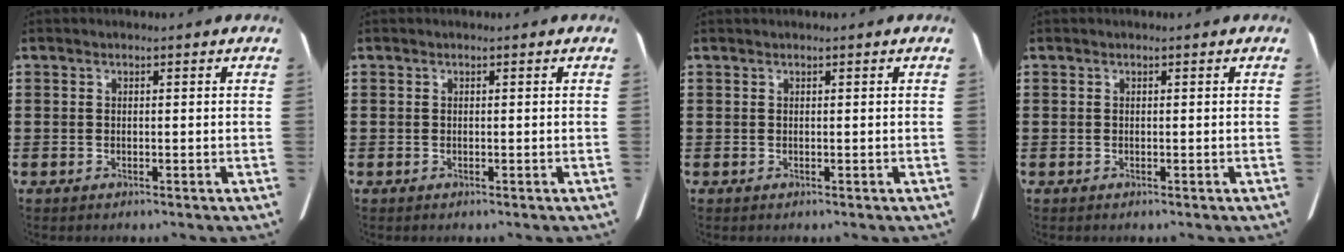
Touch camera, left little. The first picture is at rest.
{"total": 0.0}
{"total": 0.0}
{"total": 0.0}